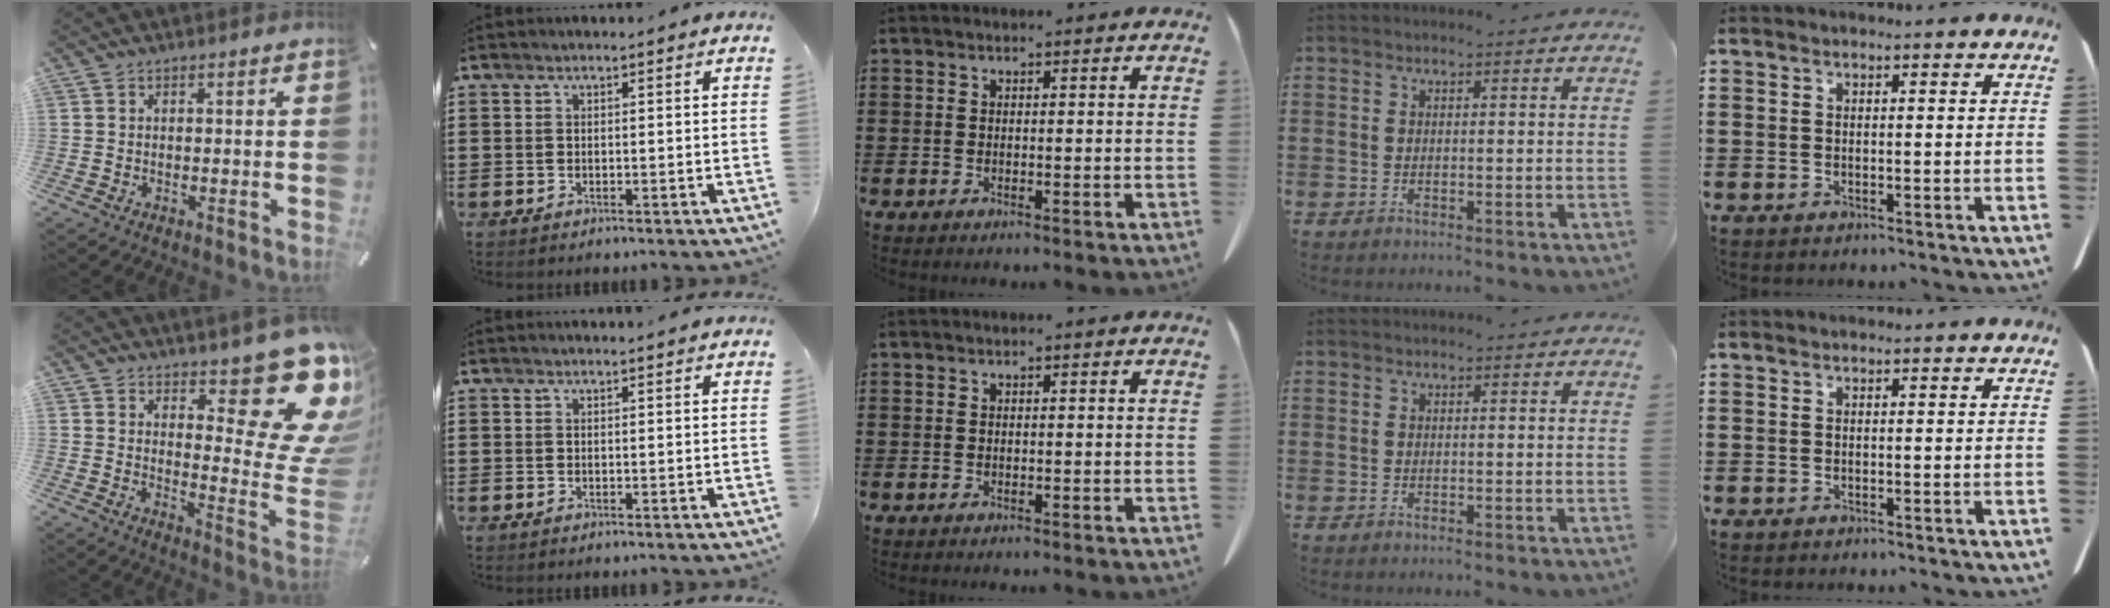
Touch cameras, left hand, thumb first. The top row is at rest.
{"thumb": {"total": 20.5, "force": [12.1, 9.1, 13.8], "torque": [-0.138, -0.114, 0.201]}, "index": {"total": 0.5, "force": [0.5, -0.1, 0.2], "torque": [-0.004, -0.001, 0.010]}}